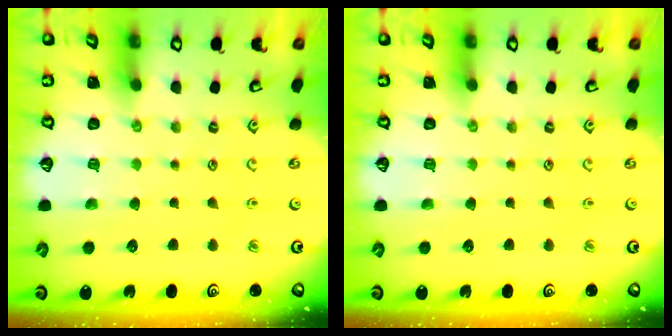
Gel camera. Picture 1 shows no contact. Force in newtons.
{"total": 0.0}